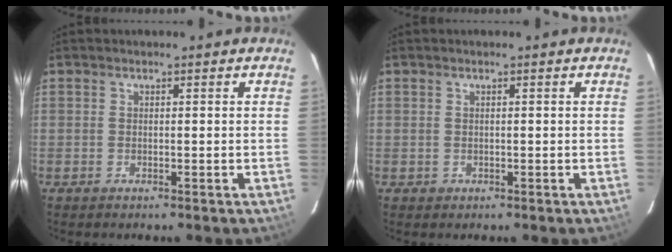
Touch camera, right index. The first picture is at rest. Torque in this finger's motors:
{"motor_torque": [-0.16, 0.13, -0.15, -0.10]}